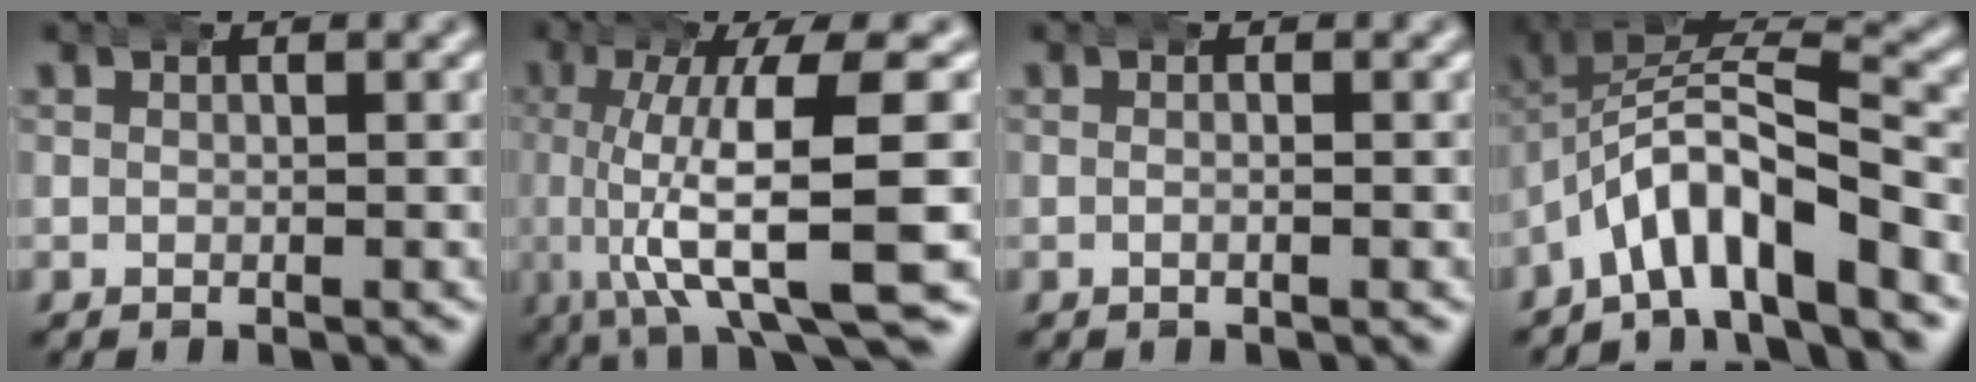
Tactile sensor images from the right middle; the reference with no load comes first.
{"total": 11.4, "force": [-1.1, 4.2, 10.5], "torque": [-0.181, -0.022, -0.004]}
{"total": 0.8, "force": [-0.3, 0.1, 0.7], "torque": [-0.009, 0.003, -0.010]}
{"total": 7.1, "force": [-2.6, 4.2, 5.0], "torque": [-0.094, -0.005, -0.044]}